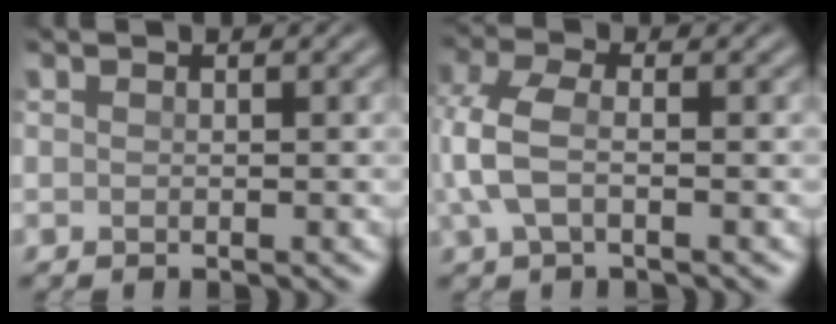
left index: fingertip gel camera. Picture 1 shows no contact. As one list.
[{"total": 4.7, "force": [-0.2, 2.6, 3.9], "torque": [-0.102, 0.006, -0.010]}]